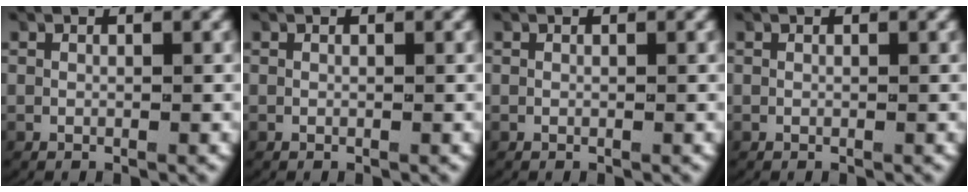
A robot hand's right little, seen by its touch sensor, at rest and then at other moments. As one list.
[{"total": 0.0}, {"total": 0.0}, {"total": 0.0}]